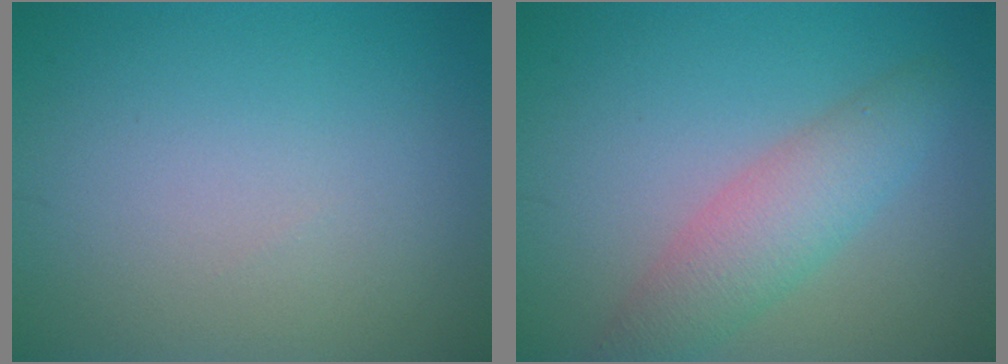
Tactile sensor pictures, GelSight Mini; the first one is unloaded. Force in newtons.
{"total": 4.2, "press": 4.2, "slide": 0.2}